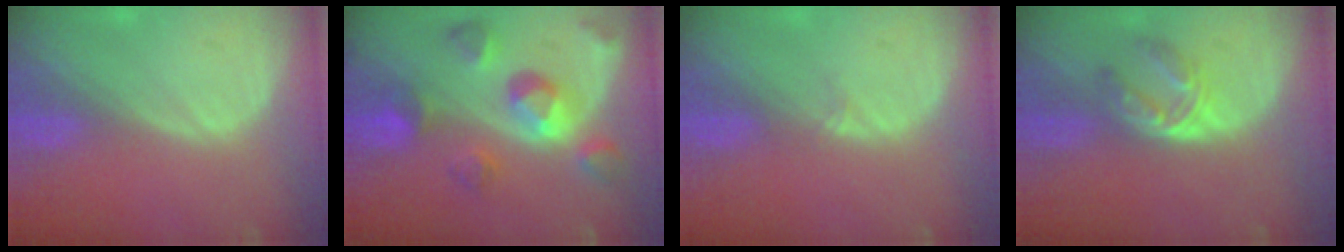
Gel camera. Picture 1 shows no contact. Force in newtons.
{"total": 9.5, "press": 8.6, "slide": 3.9}
{"total": 0.9, "press": 0.6, "slide": 0.7}
{"total": 5.9, "press": 4.8, "slide": 3.5}